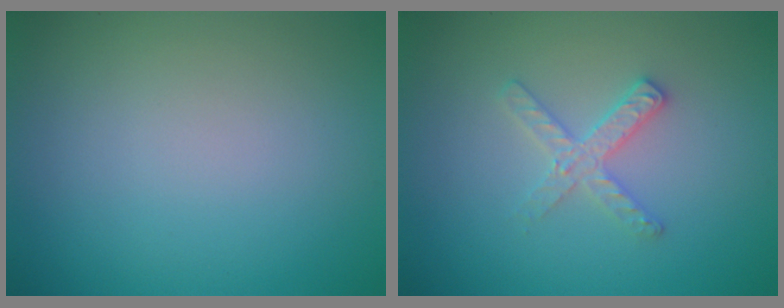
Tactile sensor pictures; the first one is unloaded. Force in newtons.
{"total": 2.2, "press": 2.2, "slide": 0.3}